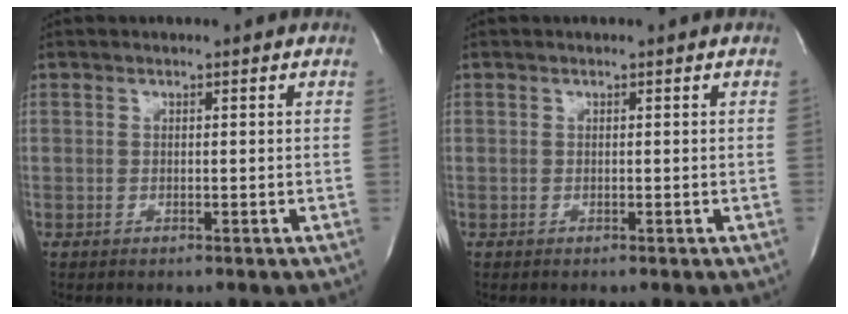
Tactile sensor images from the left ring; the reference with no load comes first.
{"total": 0.0}